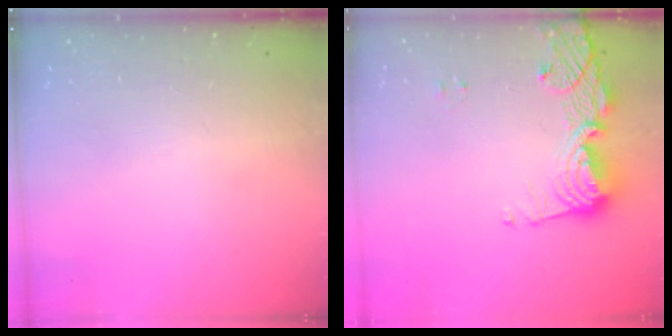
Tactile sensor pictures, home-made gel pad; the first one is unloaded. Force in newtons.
{"total": 12.7, "press": 12.6, "slide": 1.2}